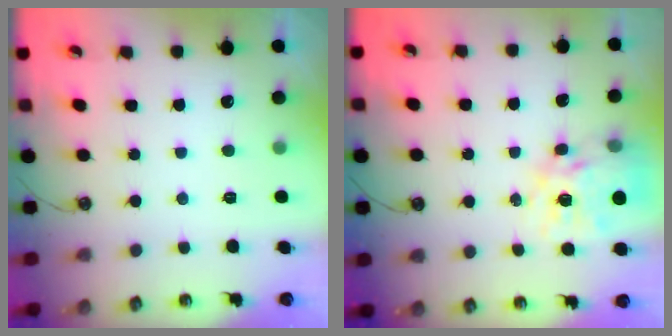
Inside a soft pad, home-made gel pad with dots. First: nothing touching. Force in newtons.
{"total": 14.5, "press": 14.5, "slide": 1.0}